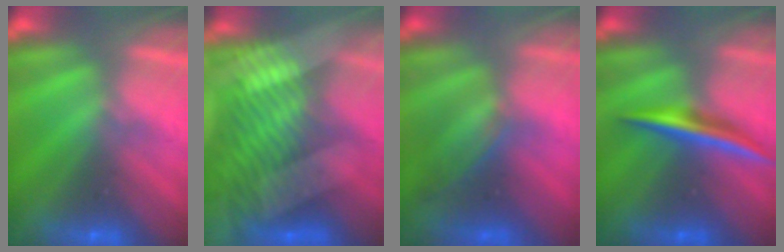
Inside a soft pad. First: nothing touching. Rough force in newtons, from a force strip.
{"total": 8.0}
{"total": 4.5}
{"total": 1.9}